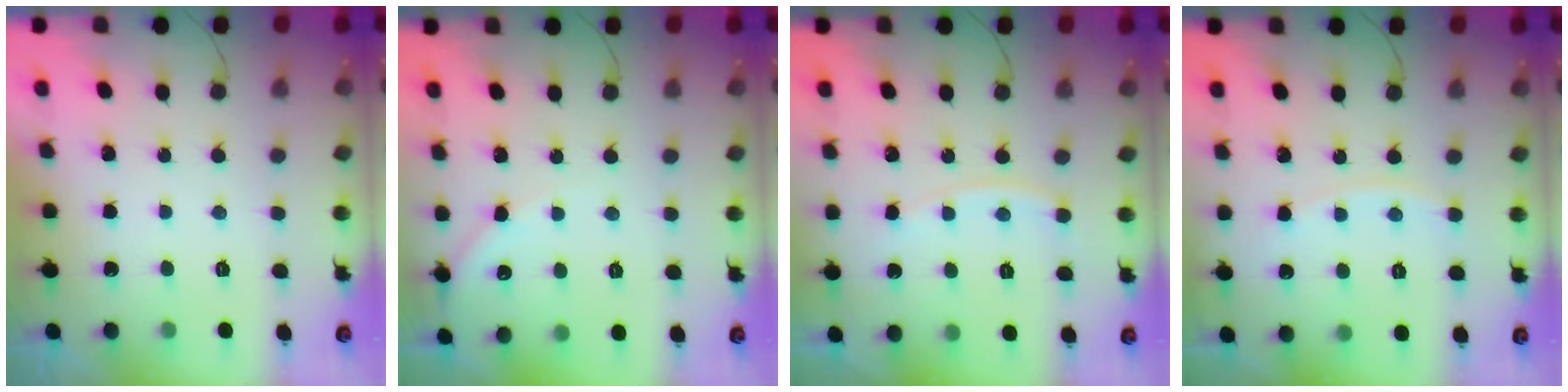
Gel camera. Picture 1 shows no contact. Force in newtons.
{"total": 4.2, "press": 4.1, "slide": 0.6}
{"total": 4.4, "press": 4.4, "slide": 0.2}
{"total": 5.2, "press": 5.2, "slide": 0.3}